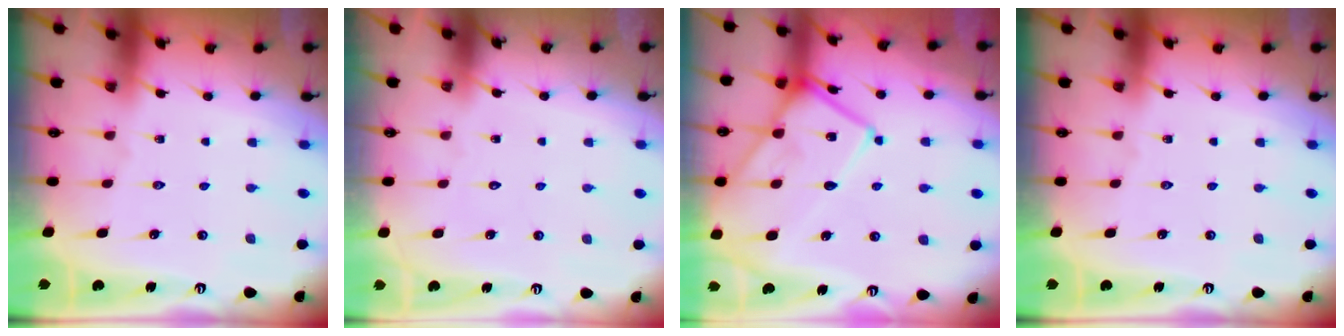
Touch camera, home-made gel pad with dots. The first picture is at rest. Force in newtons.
{"total": 1.6, "press": 1.6, "slide": 0.1}
{"total": 14.9, "press": 14.8, "slide": 1.4}
{"total": 0.0}